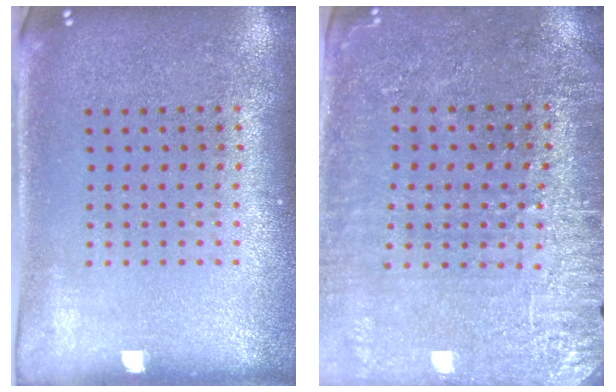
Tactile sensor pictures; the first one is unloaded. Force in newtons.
{"total": 3.0, "press": 2.8, "slide": 0.8}